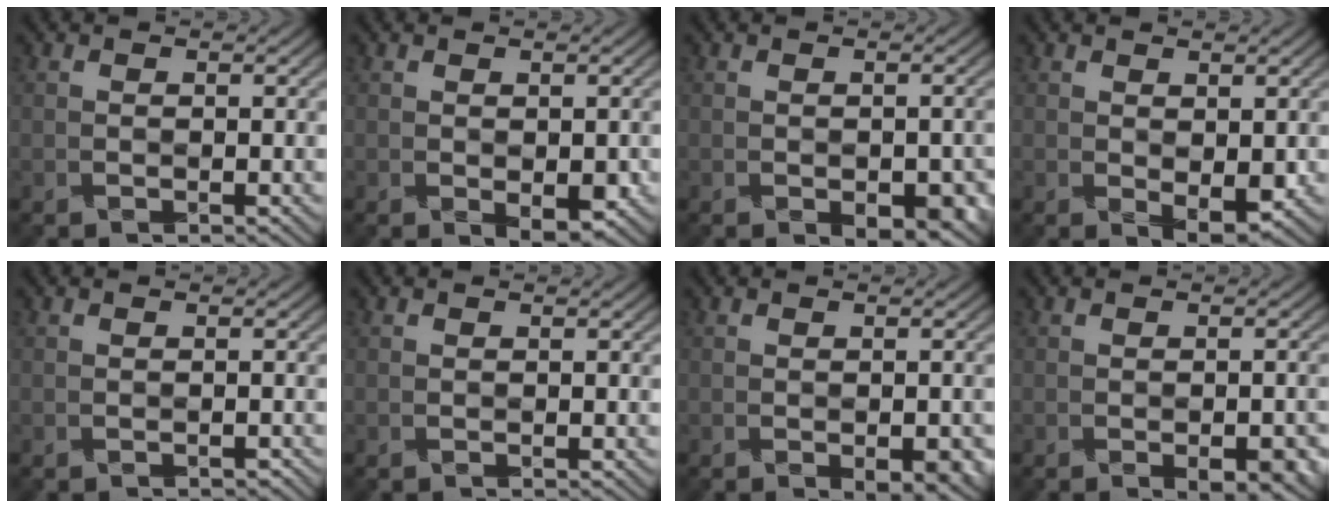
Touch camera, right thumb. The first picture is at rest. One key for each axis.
{"total": 2.4, "fx": -0.7, "fy": 1.1, "fz": 2.0, "tx": -0.036, "ty": -0.008, "tz": -0.007}
{"total": 4.6, "fx": -1.9, "fy": 2.4, "fz": 3.5, "tx": -0.049, "ty": -0.020, "tz": -0.020}
{"total": 2.6, "fx": 0.0, "fy": 1.2, "fz": 2.3, "tx": -0.042, "ty": -0.008, "tz": 0.003}
{"total": 0.8, "fx": -0.6, "fy": 0.3, "fz": 0.4, "tx": -0.005, "ty": -0.003, "tz": -0.008}
{"total": 0.0}
{"total": 3.8, "fx": -1.6, "fy": 1.8, "fz": 2.9, "tx": -0.042, "ty": -0.017, "tz": -0.014}
{"total": 4.2, "fx": -1.9, "fy": 1.9, "fz": 3.3, "tx": -0.043, "ty": -0.014, "tz": -0.020}